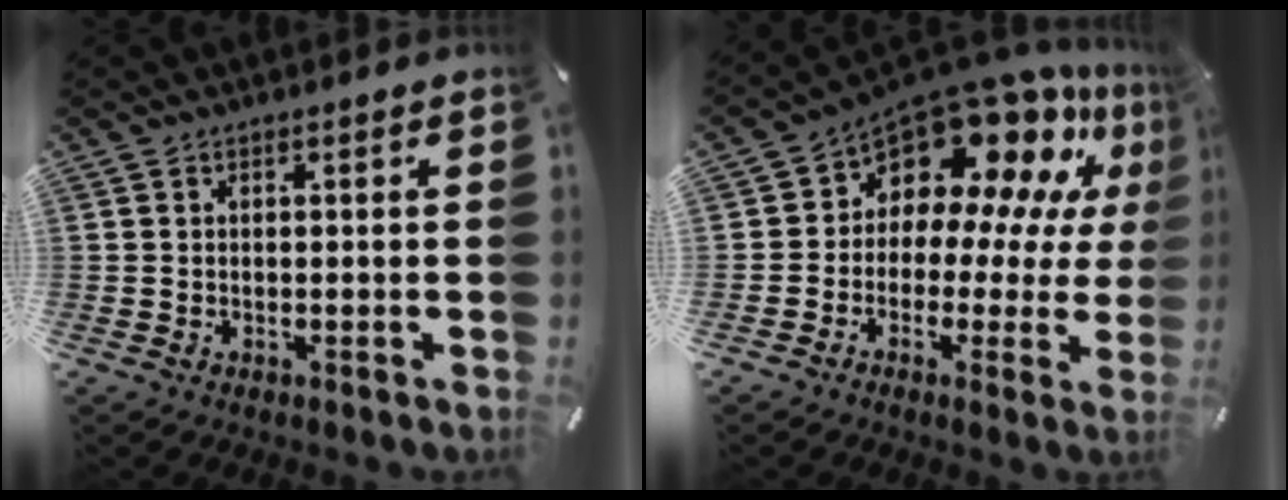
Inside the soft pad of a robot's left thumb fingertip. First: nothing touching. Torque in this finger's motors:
{"motor_torque": [2.50, 2.51, 0.85, 0.34, 0.08]}